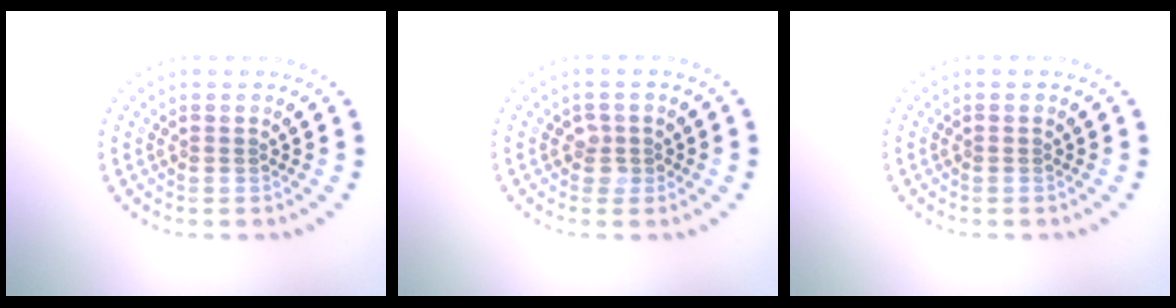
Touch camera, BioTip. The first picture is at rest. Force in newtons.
{"total": 1.2, "press": 1.0, "slide": 0.6}
{"total": 0.0}